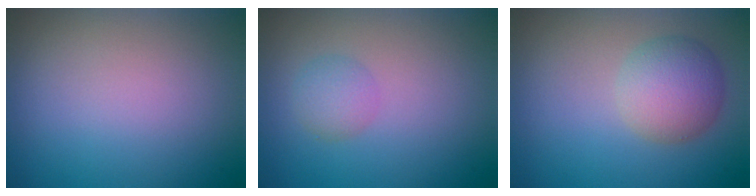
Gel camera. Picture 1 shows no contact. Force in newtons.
{"total": 1.6, "press": 1.6, "slide": 0.0}
{"total": 4.0, "press": 4.0, "slide": 0.2}